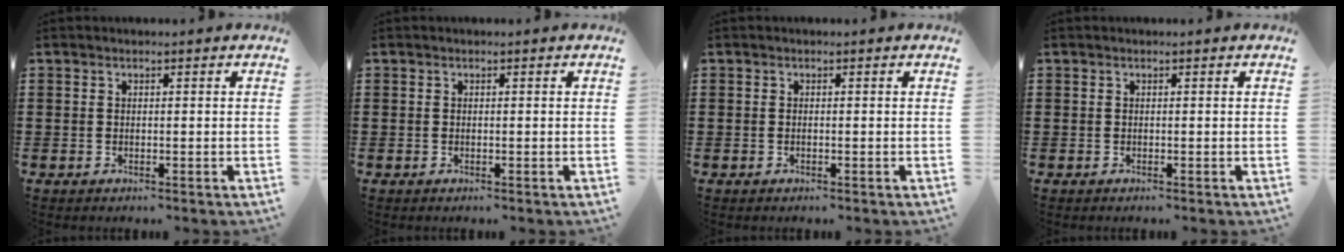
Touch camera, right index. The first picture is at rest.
{"total": 0.0}
{"total": 0.0}
{"total": 0.0}